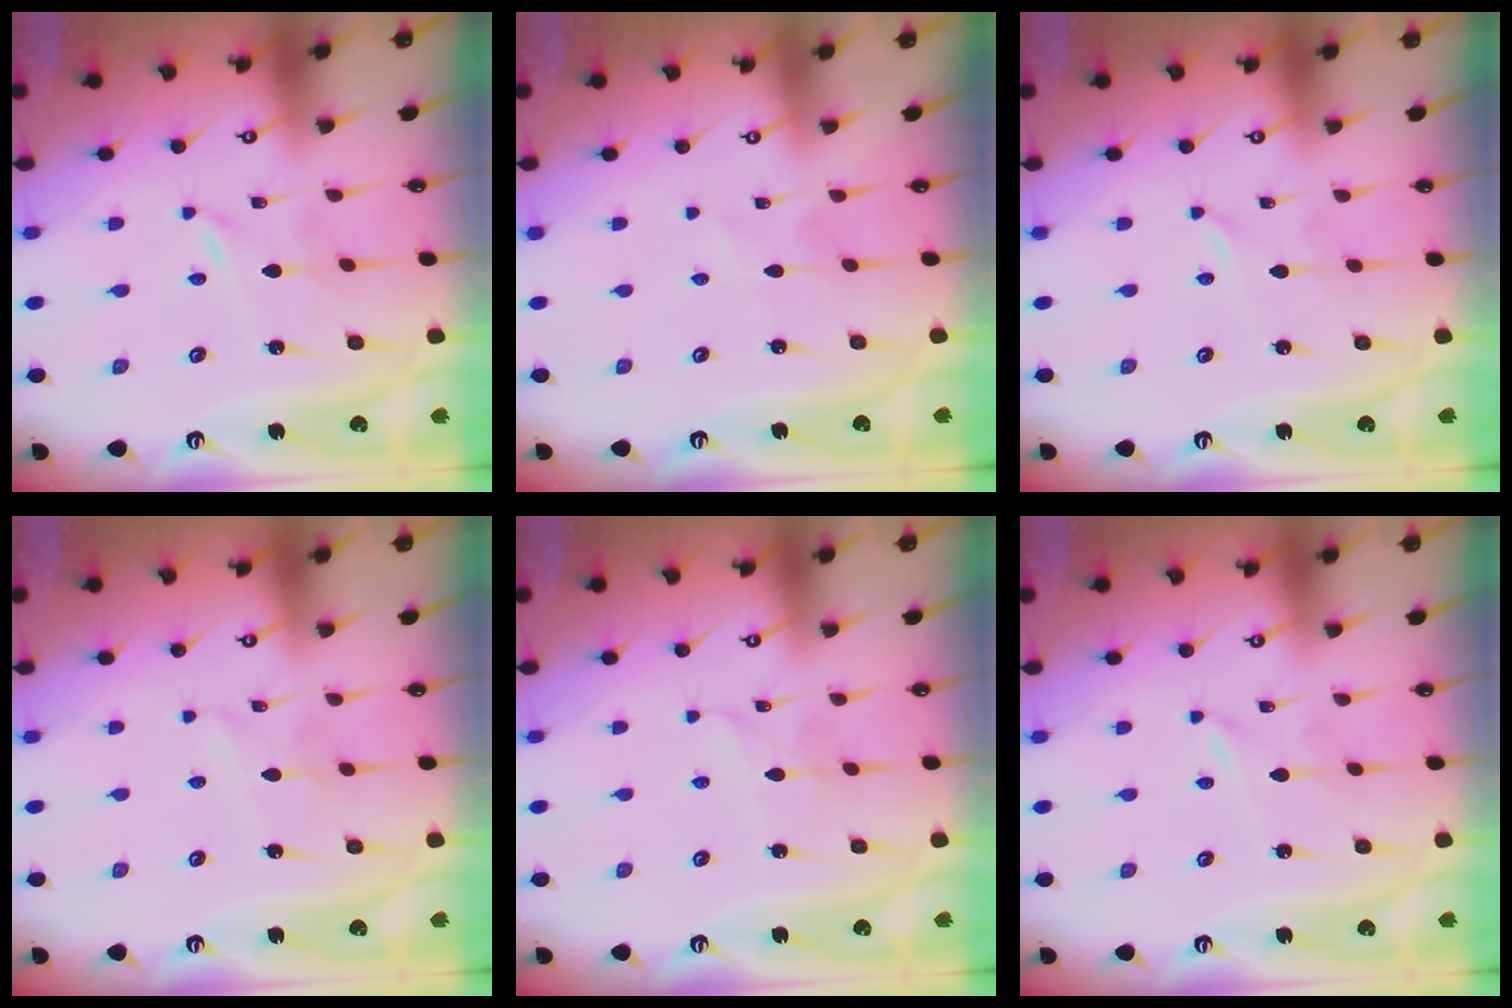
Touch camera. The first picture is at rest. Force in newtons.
{"total": 2.0, "press": 2.0, "slide": 0.3}
{"total": 0.0}
{"total": 2.3, "press": 2.3, "slide": 0.2}
{"total": 2.4, "press": 2.4, "slide": 0.2}
{"total": 0.0}